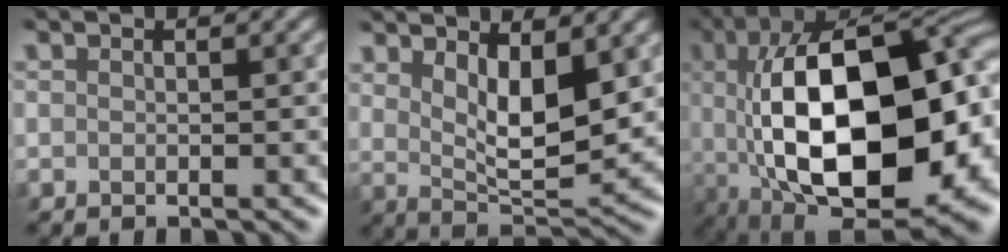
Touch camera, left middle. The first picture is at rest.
{"total": 4.7, "force": [2.1, 1.5, 4.0], "torque": [-0.075, -0.013, 0.047]}
{"total": 18.4, "force": [-0.2, 9.3, 15.8], "torque": [-0.251, -0.022, 0.021]}